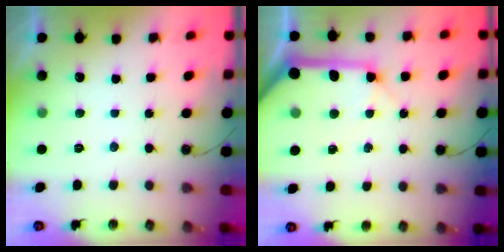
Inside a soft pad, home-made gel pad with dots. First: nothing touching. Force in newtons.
{"total": 15.3, "press": 15.1, "slide": 2.5}